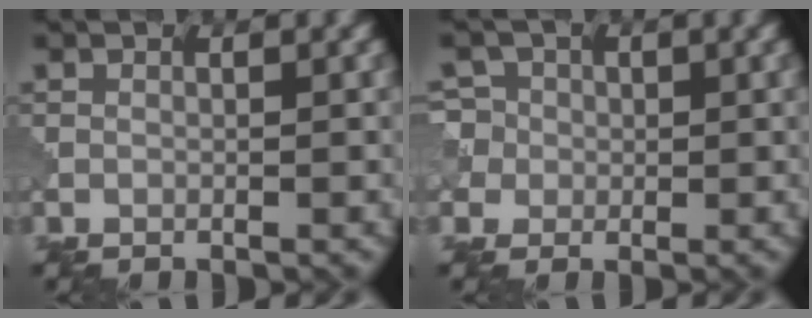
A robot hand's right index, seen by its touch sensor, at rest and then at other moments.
{"total": 5.4, "force": [0.7, 5.2, 1.5], "torque": [-0.033, 0.044, -0.006]}